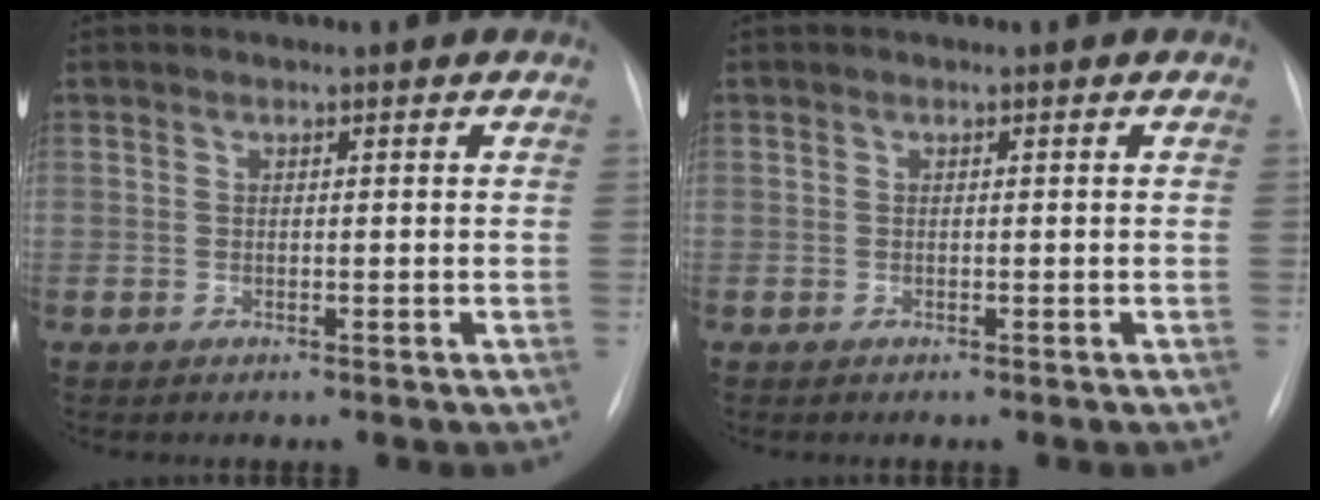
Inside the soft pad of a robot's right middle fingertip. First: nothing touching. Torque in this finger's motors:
{"motor_torque": [-0.25, -0.30, -0.13, -0.11]}